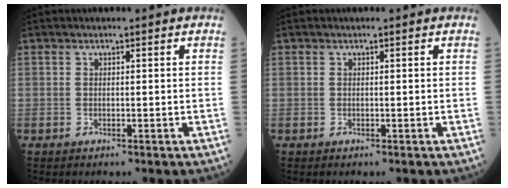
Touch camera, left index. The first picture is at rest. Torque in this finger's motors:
{"motor_torque": [0.00, 0.00, -0.03, 0.00]}